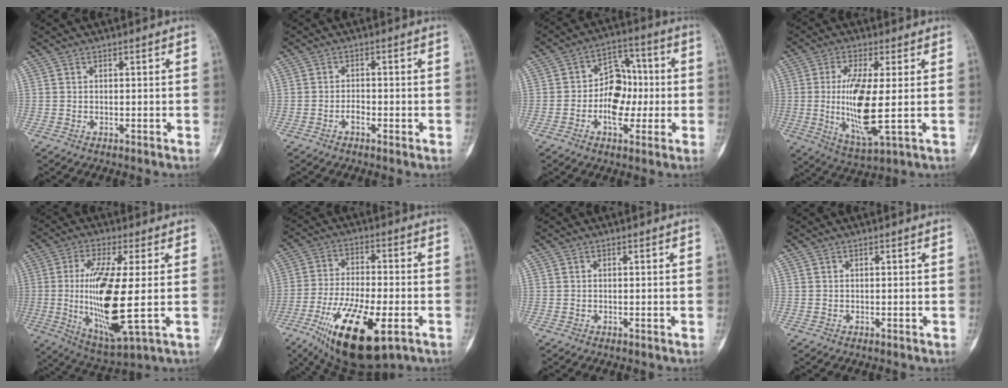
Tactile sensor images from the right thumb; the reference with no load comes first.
{"total": 1.9, "force": [-0.9, 0.9, 1.5], "torque": [-0.021, 0.008, -0.018]}
{"total": 10.0, "force": [-1.7, 7.0, 7.0], "torque": [-0.073, 0.036, -0.036]}
{"total": 12.5, "force": [-0.3, 3.0, 12.1], "torque": [-0.255, -0.022, -0.001]}
{"total": 16.9, "force": [-0.6, 4.0, 16.4], "torque": [-0.334, -0.022, -0.004]}
{"total": 18.9, "force": [-8.3, 7.0, 15.5], "torque": [-0.298, 0.001, -0.133]}
{"total": 0.0}
{"total": 0.0}